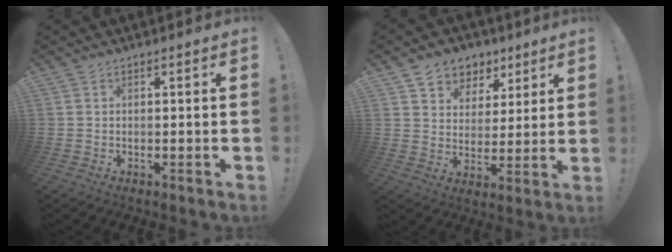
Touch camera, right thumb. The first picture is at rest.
{"total": 7.6, "force": [4.6, 5.9, 0.9], "torque": [-0.012, -0.036, 0.094]}